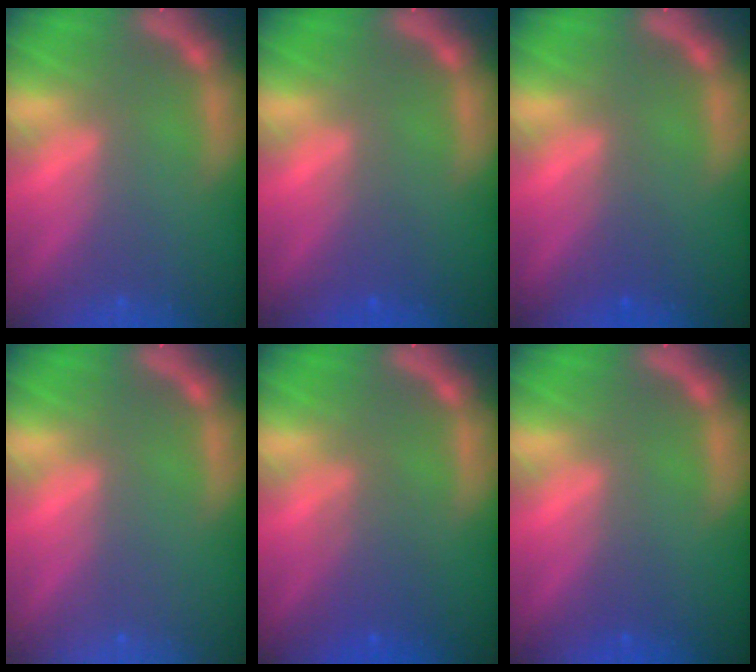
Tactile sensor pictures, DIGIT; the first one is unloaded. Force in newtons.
{"total": 1.4}
{"total": 1.5}
{"total": 0.0}
{"total": 3.1}
{"total": 1.0}